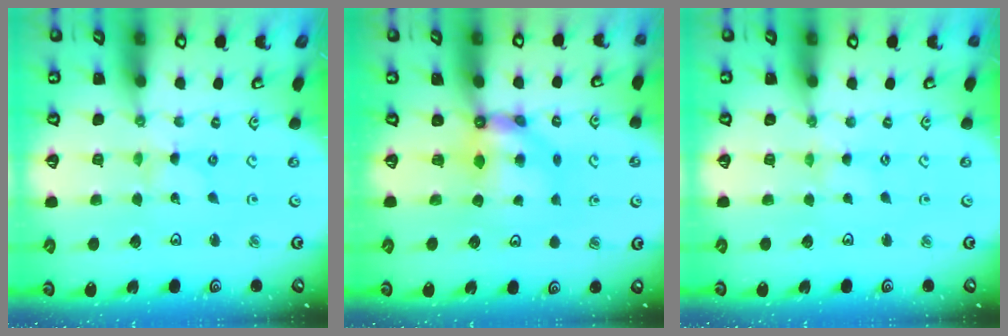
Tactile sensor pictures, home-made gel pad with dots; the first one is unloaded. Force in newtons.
{"total": 6.6, "press": 6.6, "slide": 0.7}
{"total": 1.3, "press": 1.2, "slide": 0.3}